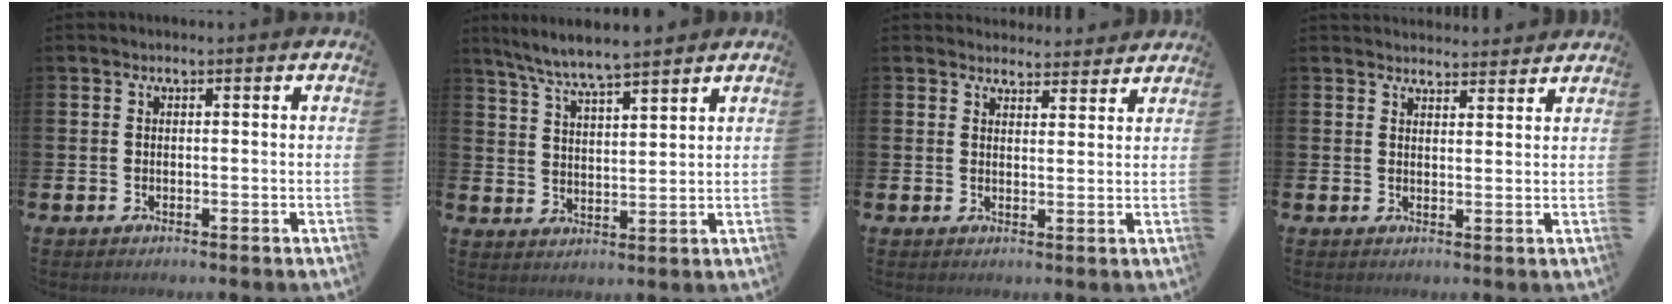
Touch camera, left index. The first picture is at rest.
{"total": 6.5, "force": [6.2, 0.1, 1.9], "torque": [-0.062, -0.025, 0.111]}
{"total": 3.5, "force": [3.4, 0.8, -0.3], "torque": [0.007, -0.020, 0.060]}
{"total": 3.1, "force": [3.0, 0.6, -0.1], "torque": [0.005, -0.018, 0.054]}